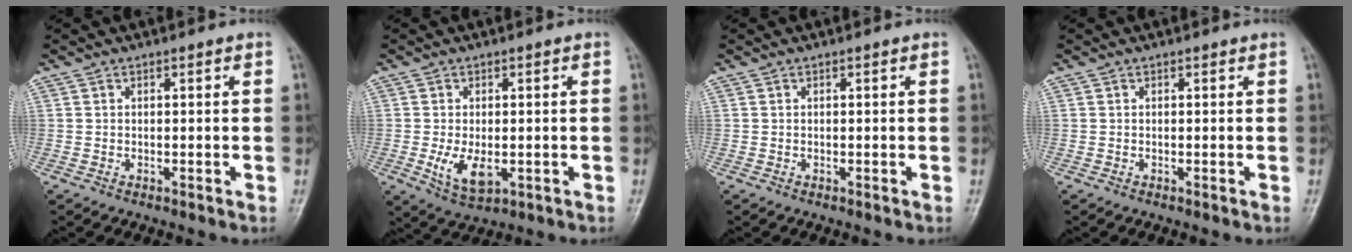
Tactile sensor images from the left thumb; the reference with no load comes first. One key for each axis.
{"total": 6.8, "fx": -1.4, "fy": 3.5, "fz": 5.7, "tx": -0.103, "ty": -0.003, "tz": -0.015}
{"total": 0.0}
{"total": 0.0}